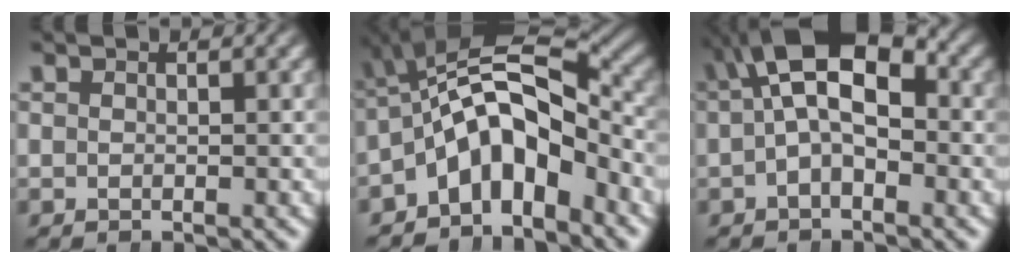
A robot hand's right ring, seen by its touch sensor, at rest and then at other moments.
{"total": 12.5, "force": [-0.2, 8.3, 9.4], "torque": [-0.180, -0.017, -0.005]}
{"total": 8.9, "force": [1.8, 4.6, 7.4], "torque": [-0.130, -0.006, 0.027]}